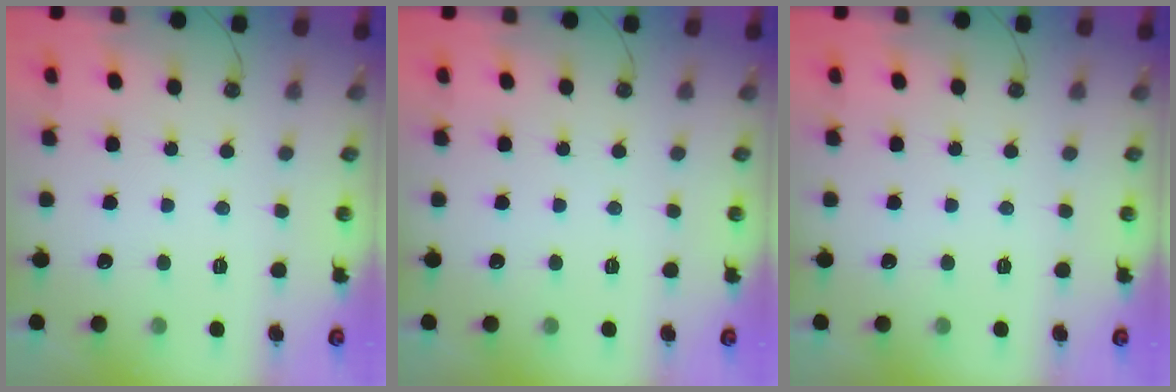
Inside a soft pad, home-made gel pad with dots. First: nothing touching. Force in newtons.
{"total": 0.0}
{"total": 0.0}